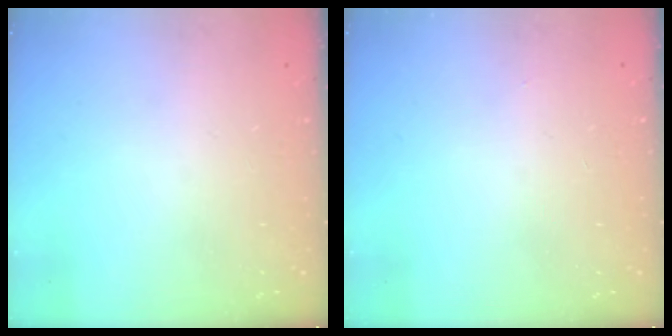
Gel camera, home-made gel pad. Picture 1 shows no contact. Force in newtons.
{"total": 3.3, "press": 2.4, "slide": 2.2}